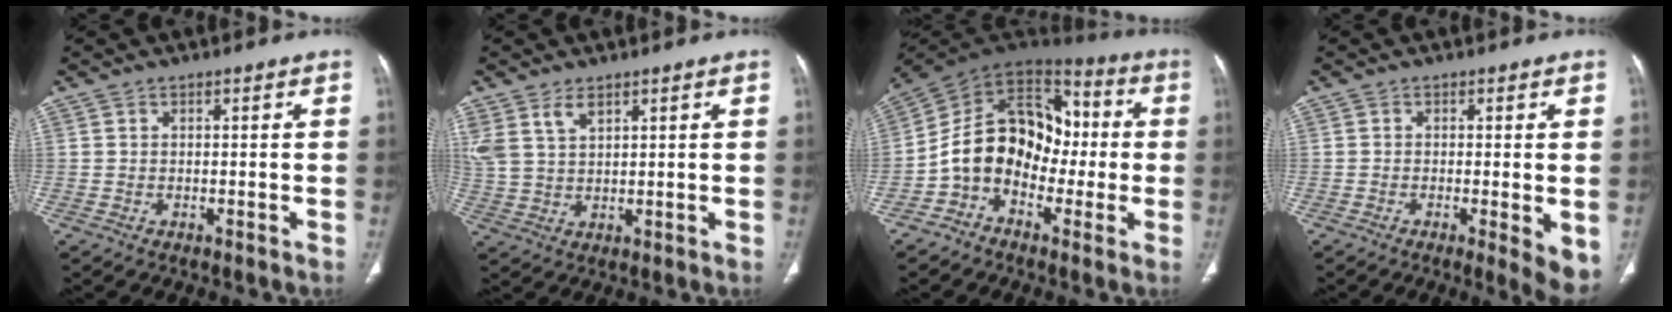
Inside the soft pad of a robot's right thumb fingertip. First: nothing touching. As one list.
[{"total": 5.4, "force": [3.3, 2.7, 3.3], "torque": [-0.066, -0.009, 0.076]}, {"total": 15.7, "force": [-3.3, 11.9, 9.7], "torque": [-0.126, 0.064, -0.069]}, {"total": 5.8, "force": [-1.3, 1.3, 5.5], "torque": [-0.078, -0.016, -0.022]}]